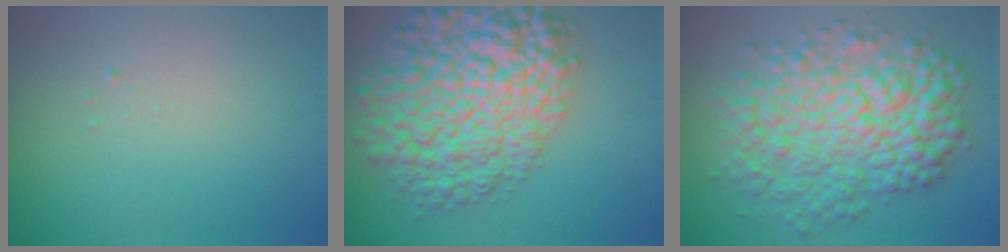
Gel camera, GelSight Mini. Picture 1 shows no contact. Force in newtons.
{"total": 10.1, "press": 10.1, "slide": 0.3}
{"total": 8.2, "press": 8.2, "slide": 0.1}